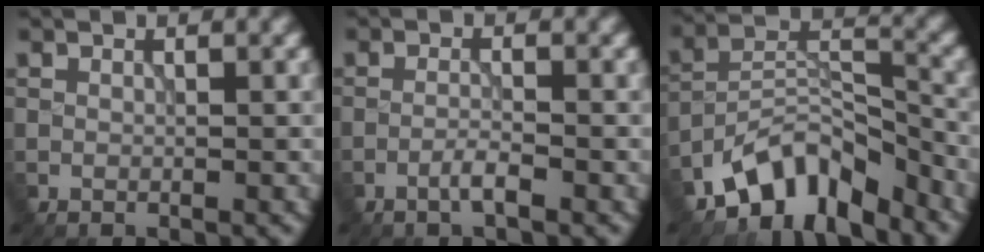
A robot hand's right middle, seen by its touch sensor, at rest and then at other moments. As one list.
[{"total": 1.6, "force": [-1.0, 0.1, 1.2], "torque": [-0.022, 0.005, -0.023]}, {"total": 7.4, "force": [-6.0, 2.9, 3.2], "torque": [-0.040, 0.002, -0.122]}]